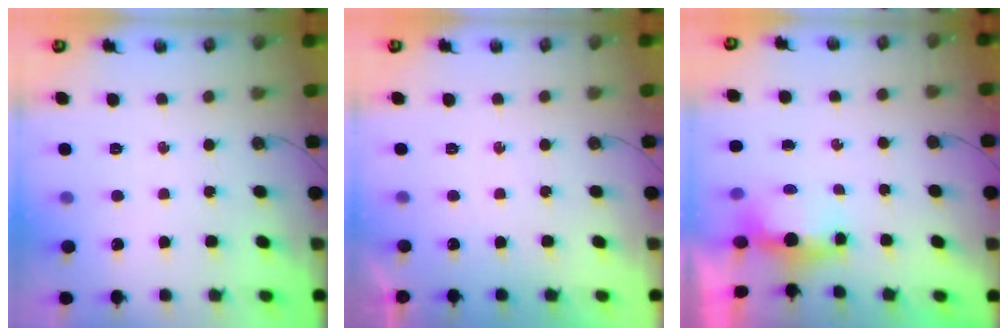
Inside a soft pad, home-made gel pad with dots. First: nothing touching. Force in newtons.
{"total": 0.0}
{"total": 5.1, "press": 4.9, "slide": 1.3}